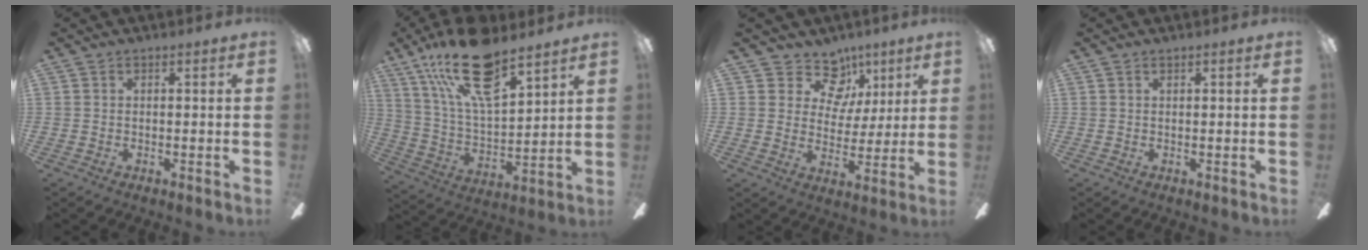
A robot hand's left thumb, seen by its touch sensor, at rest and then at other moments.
{"total": 22.1, "force": [14.8, 8.4, 14.1], "torque": [-0.265, -0.072, 0.256]}
{"total": 12.1, "force": [6.8, 8.7, 4.8], "torque": [-0.072, -0.030, 0.128]}
{"total": 0.0}